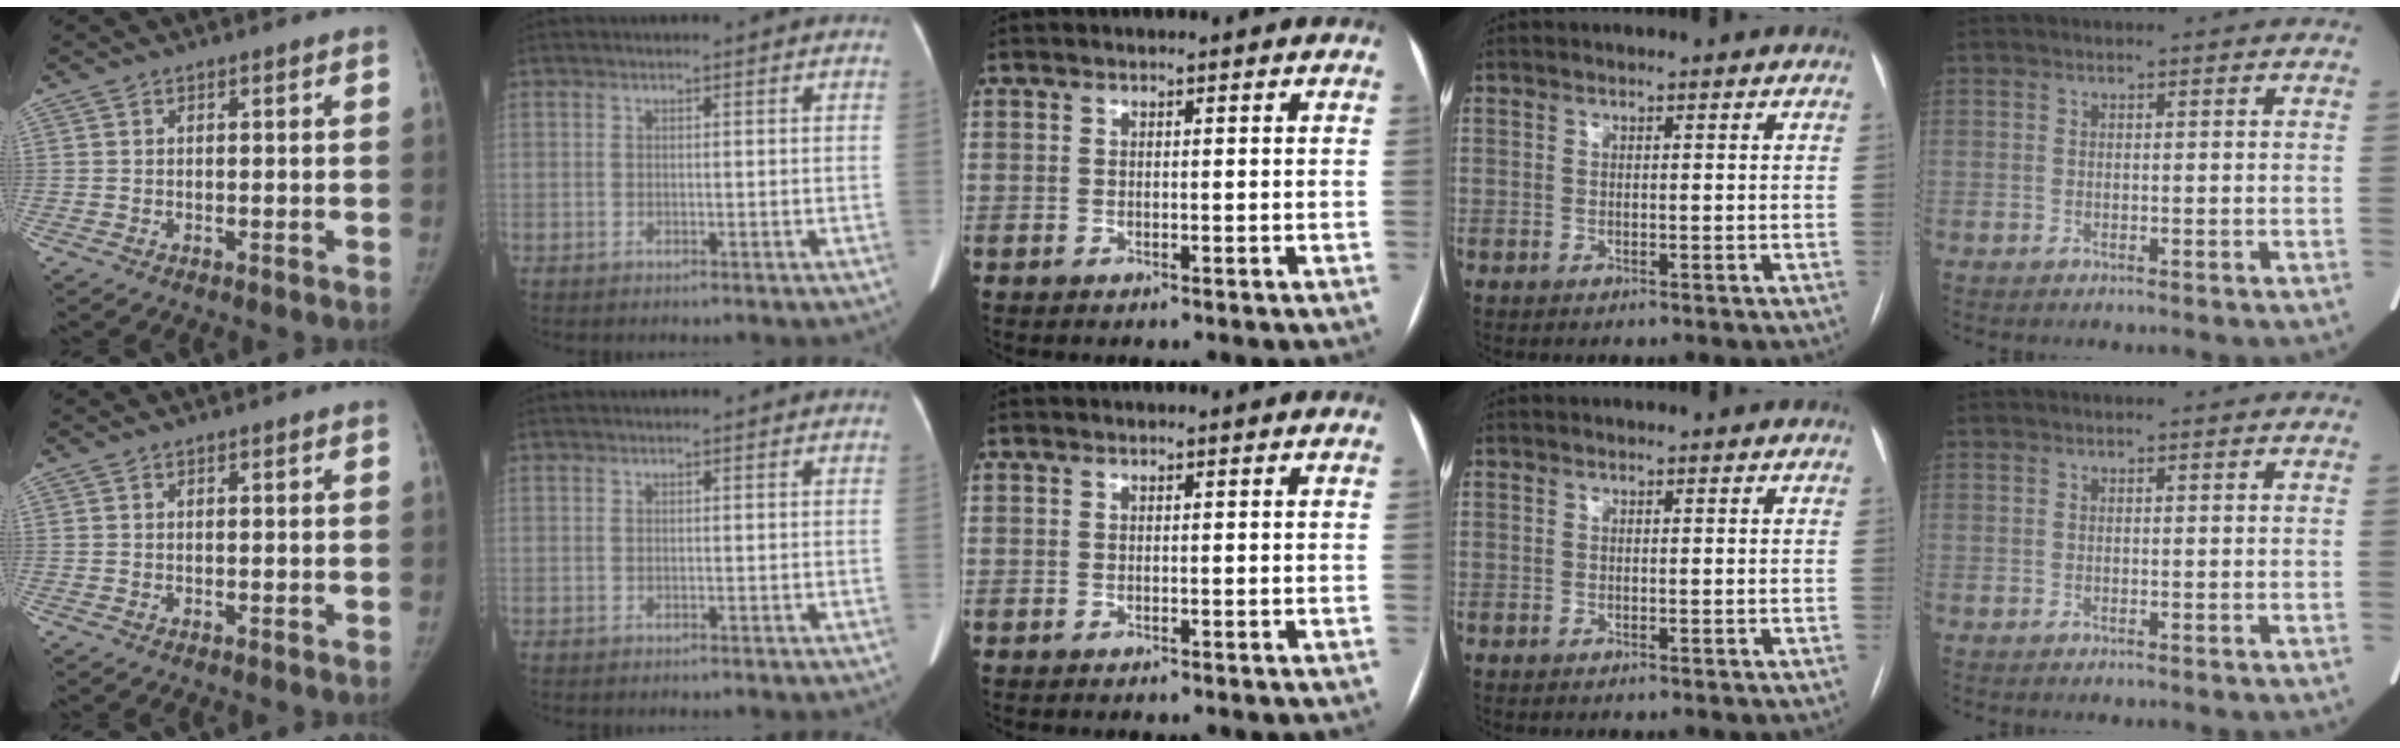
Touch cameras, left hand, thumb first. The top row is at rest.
{}